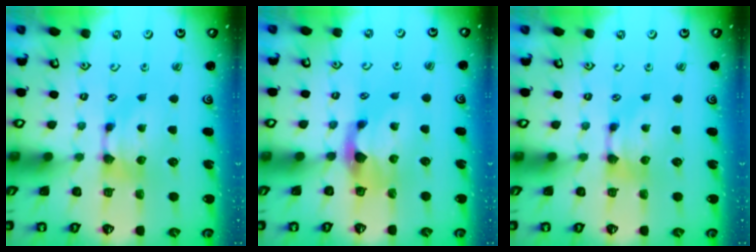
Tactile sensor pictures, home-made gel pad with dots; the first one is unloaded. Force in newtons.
{"total": 2.2, "press": 1.9, "slide": 1.2}
{"total": 0.0}